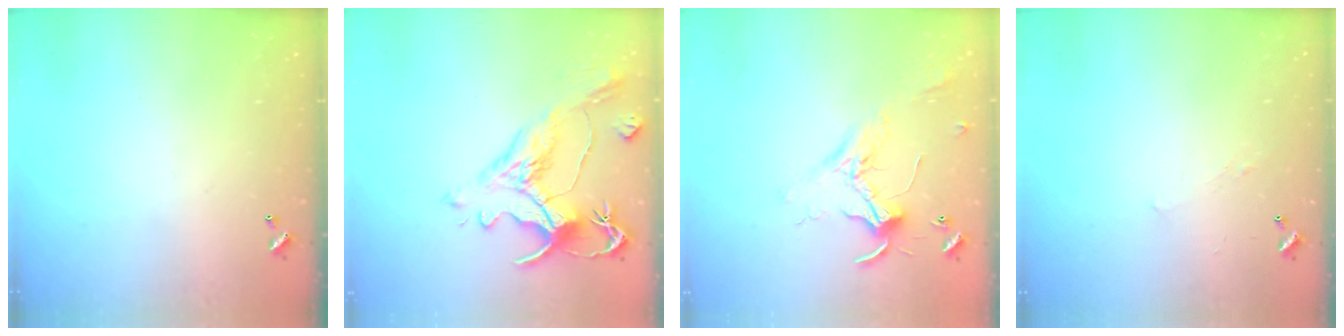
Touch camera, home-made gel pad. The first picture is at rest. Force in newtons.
{"total": 1.7, "press": 0.9, "slide": 1.5}
{"total": 2.1, "press": 2.1, "slide": 0.5}
{"total": 2.9, "press": 2.8, "slide": 0.4}